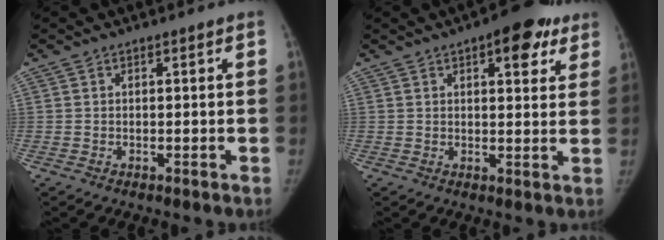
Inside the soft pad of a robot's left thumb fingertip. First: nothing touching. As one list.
[{"total": 9.4, "force": [5.0, 4.1, 6.8], "torque": [-0.051, -0.012, 0.059]}]